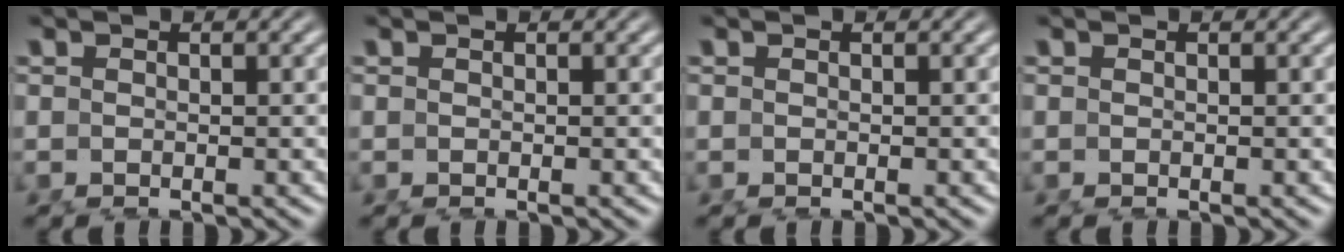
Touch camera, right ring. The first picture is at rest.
{"total": 0.0}
{"total": 0.0}
{"total": 0.0}